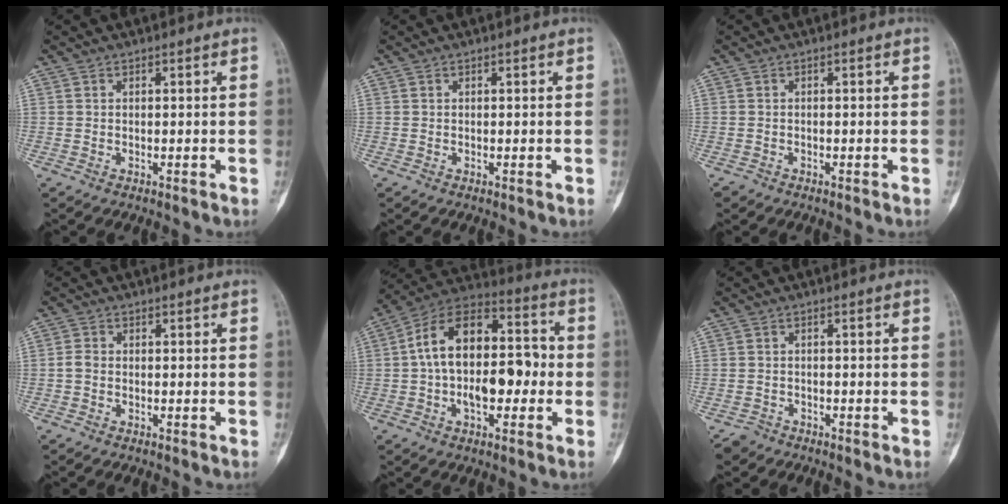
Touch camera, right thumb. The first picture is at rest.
{"total": 0.0}
{"total": 0.8, "force": [-0.6, 0.6, -0.1], "torque": [-0.003, 0.002, -0.015]}
{"total": 1.6, "force": [-0.4, 1.2, 1.0], "torque": [-0.020, 0.002, -0.012]}
{"total": 18.2, "force": [-0.9, 10.5, 14.9], "torque": [-0.229, 0.050, -0.025]}
{"total": 2.0, "force": [-1.4, 1.3, -0.2], "torque": [0.001, 0.005, -0.026]}